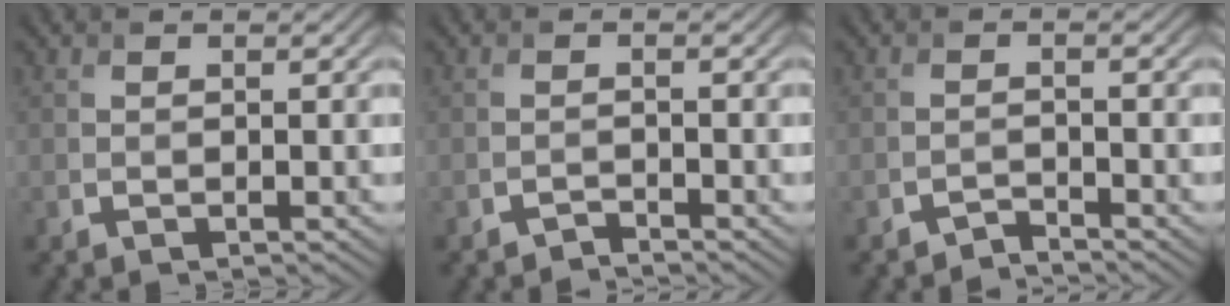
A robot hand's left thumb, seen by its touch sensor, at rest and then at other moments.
{"total": 1.1, "force": [-1.1, 0.1, 0.1], "torque": [-0.001, 0.002, -0.024]}
{"total": 1.5, "force": [-1.5, 0.1, 0.2], "torque": [-0.002, 0.003, -0.035]}